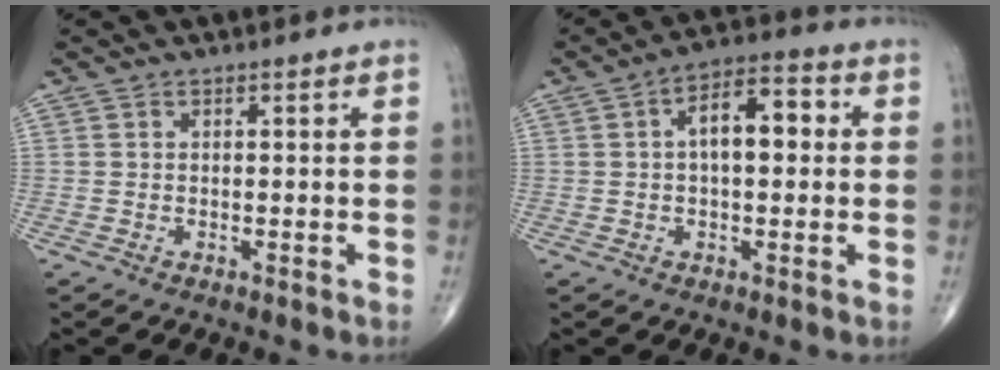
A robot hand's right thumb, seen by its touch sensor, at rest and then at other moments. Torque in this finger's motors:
{"motor_torque": [0.64, 0.54, 0.93, 0.27, 0.08]}